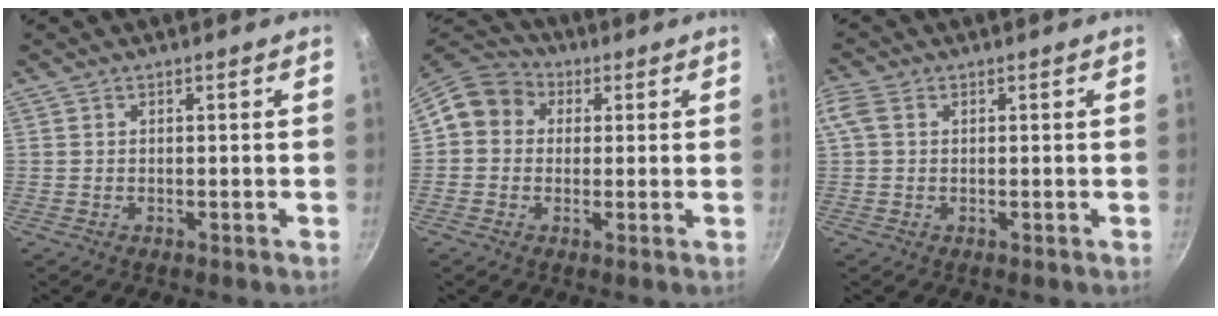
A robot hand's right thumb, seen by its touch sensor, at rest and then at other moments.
{"total": 9.2, "force": [1.8, 8.0, 4.1], "torque": [-0.044, 0.020, 0.007]}
{"total": 3.2, "force": [0.8, 2.3, 2.1], "torque": [-0.045, 0.010, 0.012]}